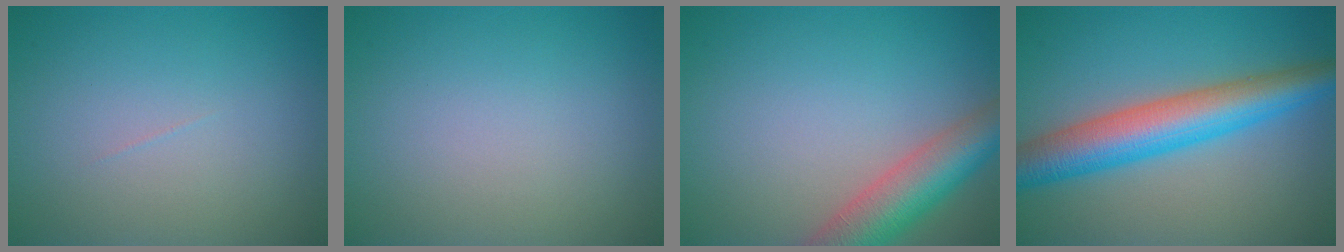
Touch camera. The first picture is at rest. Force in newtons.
{"total": 0.0}
{"total": 6.2, "press": 6.2, "slide": 0.4}
{"total": 7.6, "press": 7.6, "slide": 0.1}